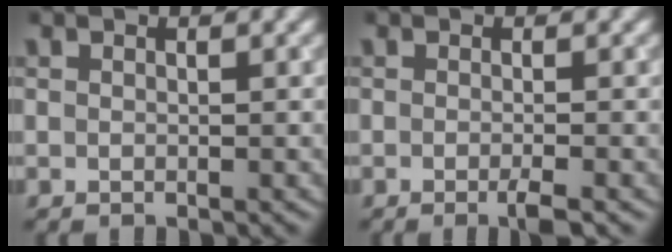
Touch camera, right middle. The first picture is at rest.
{"total": 1.8, "force": [-0.8, 0.2, 1.6], "torque": [-0.022, -0.003, -0.016]}